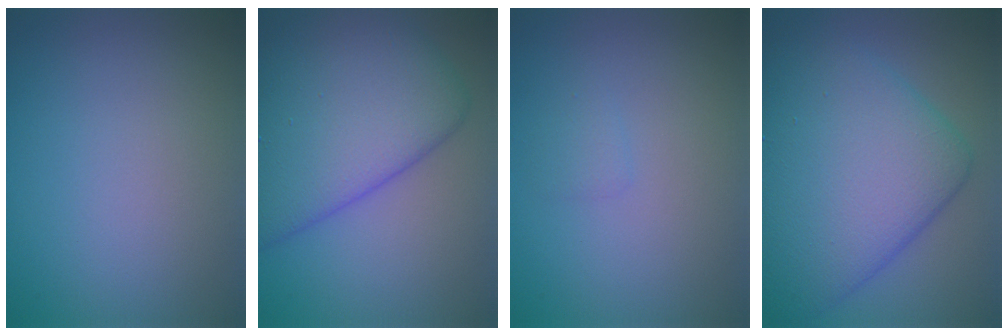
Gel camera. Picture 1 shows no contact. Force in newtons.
{"total": 9.9, "press": 9.9, "slide": 0.3}
{"total": 0.8, "press": 0.8, "slide": 0.1}
{"total": 11.2, "press": 11.2, "slide": 0.4}